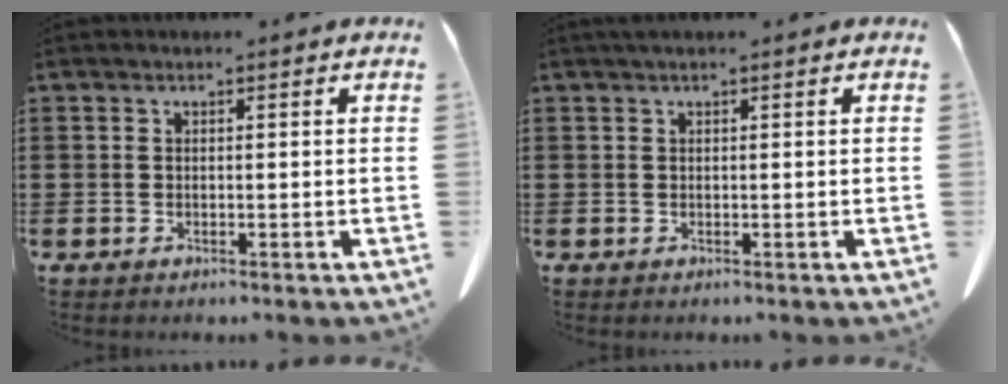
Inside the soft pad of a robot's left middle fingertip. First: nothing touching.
{"total": 0.5, "force": [0.3, 0.0, 0.4], "torque": [-0.009, 0.001, 0.006]}